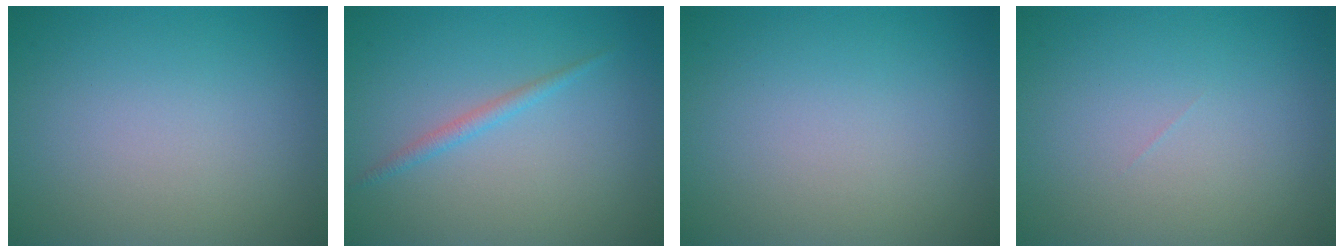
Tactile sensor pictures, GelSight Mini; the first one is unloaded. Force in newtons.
{"total": 1.2, "press": 1.2, "slide": 0.1}
{"total": 0.0}
{"total": 0.0}